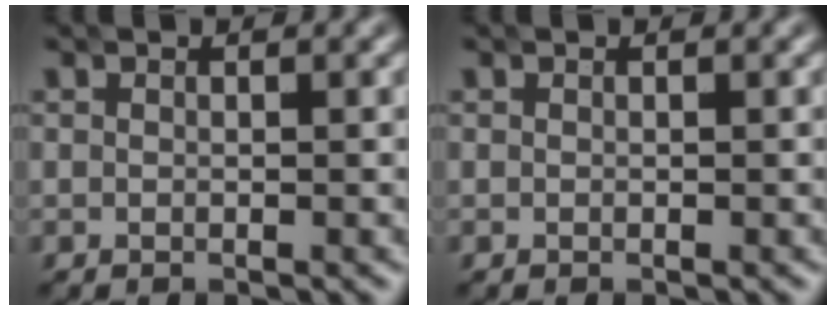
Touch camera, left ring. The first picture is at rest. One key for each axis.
{"total": 0.0}